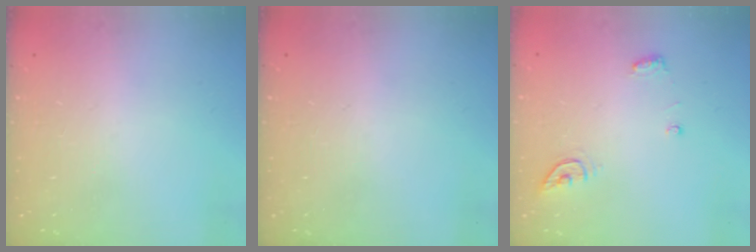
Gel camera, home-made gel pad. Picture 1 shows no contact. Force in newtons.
{"total": 0.0}
{"total": 5.5, "press": 5.5, "slide": 0.2}